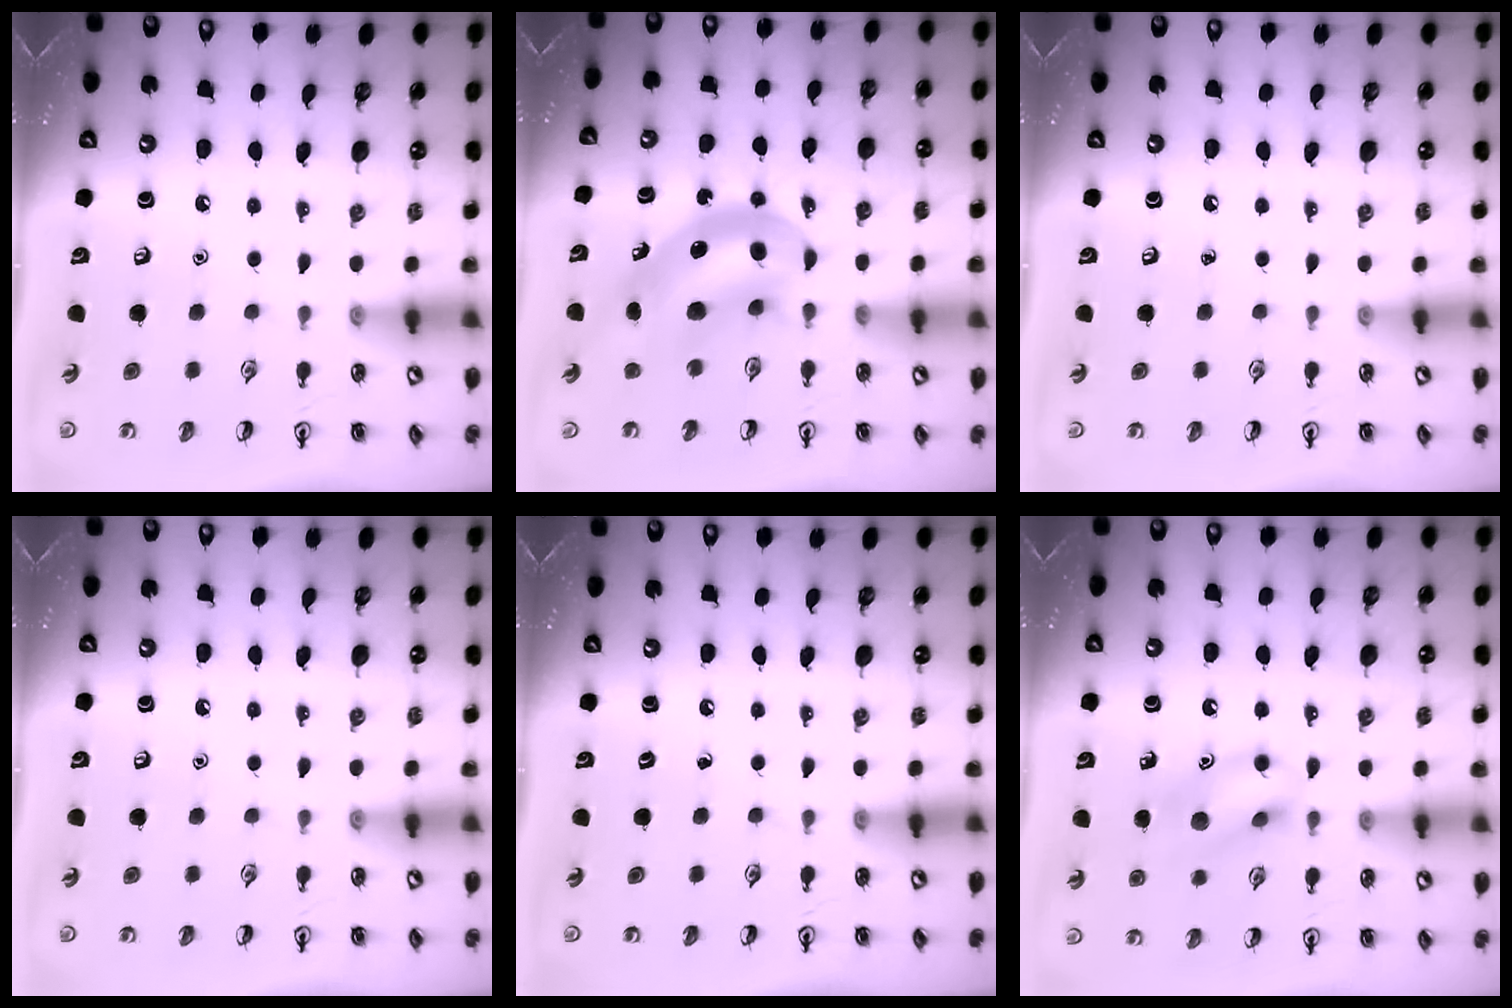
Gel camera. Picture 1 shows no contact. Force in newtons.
{"total": 9.4, "press": 9.0, "slide": 2.9}
{"total": 0.0}
{"total": 0.0}
{"total": 0.0}
{"total": 12.0, "press": 11.9, "slide": 0.7}